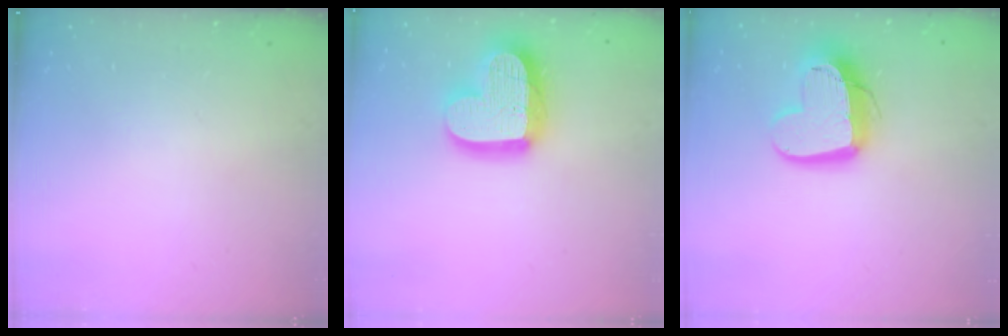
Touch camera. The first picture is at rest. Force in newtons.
{"total": 19.0, "press": 19.0, "slide": 1.6}
{"total": 15.4, "press": 15.4, "slide": 1.6}